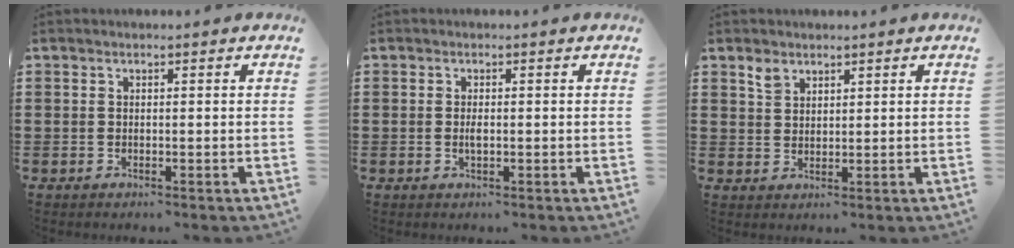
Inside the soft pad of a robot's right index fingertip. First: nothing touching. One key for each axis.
{"total": 1.4, "fx": -0.1, "fy": 0.5, "fz": 1.3, "tx": -0.033, "ty": -0.002, "tz": -0.005}
{"total": 2.4, "fx": 1.9, "fy": 1.4, "fz": 0.6, "tx": -0.017, "ty": 0.002, "tz": 0.037}